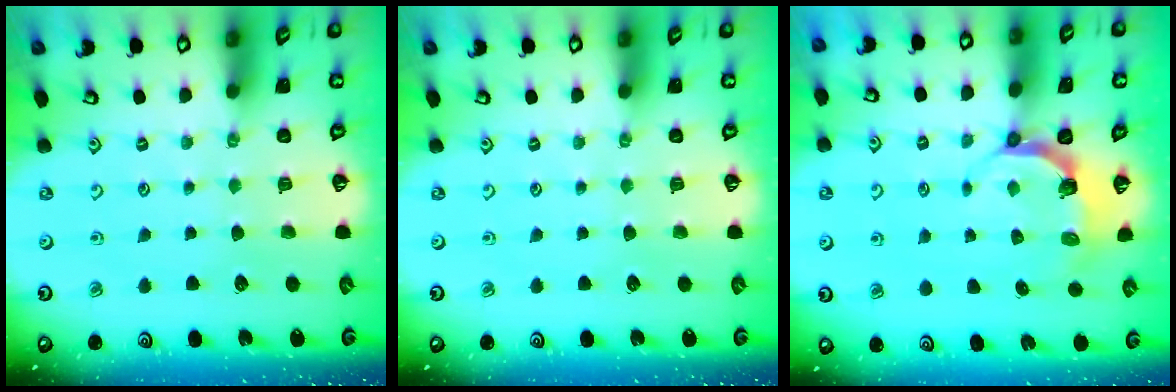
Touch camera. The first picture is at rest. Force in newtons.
{"total": 0.0}
{"total": 5.5, "press": 4.5, "slide": 3.1}